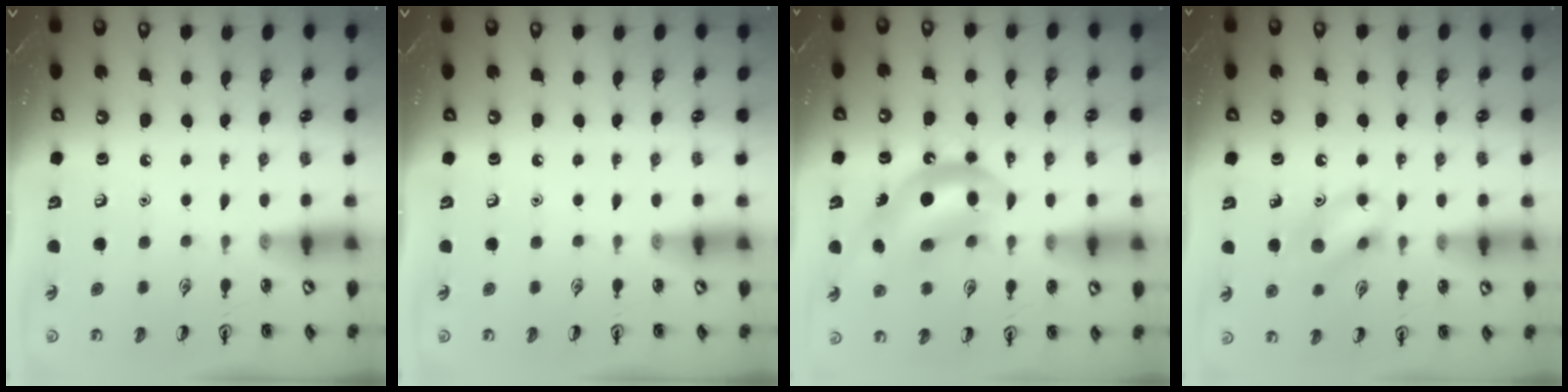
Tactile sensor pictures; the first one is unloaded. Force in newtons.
{"total": 0.0}
{"total": 12.9, "press": 12.3, "slide": 3.8}
{"total": 11.0, "press": 11.0, "slide": 0.9}